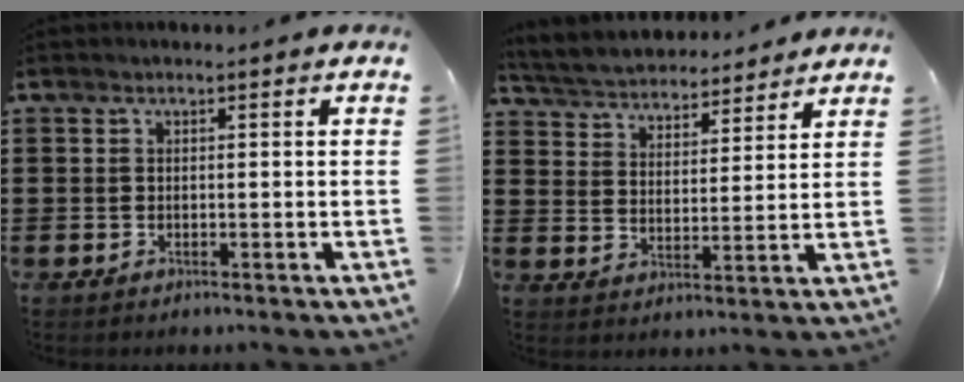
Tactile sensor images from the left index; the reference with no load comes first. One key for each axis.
{"total": 4.5, "fx": 4.5, "fy": 0.4, "fz": 0.0, "tx": -0.024, "ty": -0.031, "tz": 0.075}